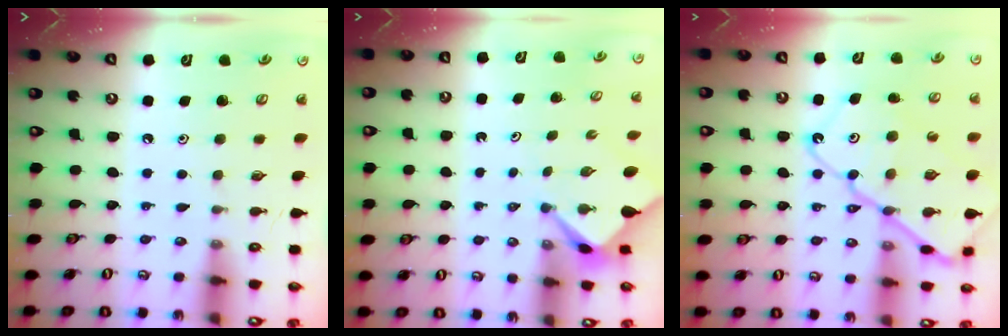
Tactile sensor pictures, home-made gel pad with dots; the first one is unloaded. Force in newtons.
{"total": 2.7, "press": 2.7, "slide": 0.3}
{"total": 17.4, "press": 17.3, "slide": 1.9}